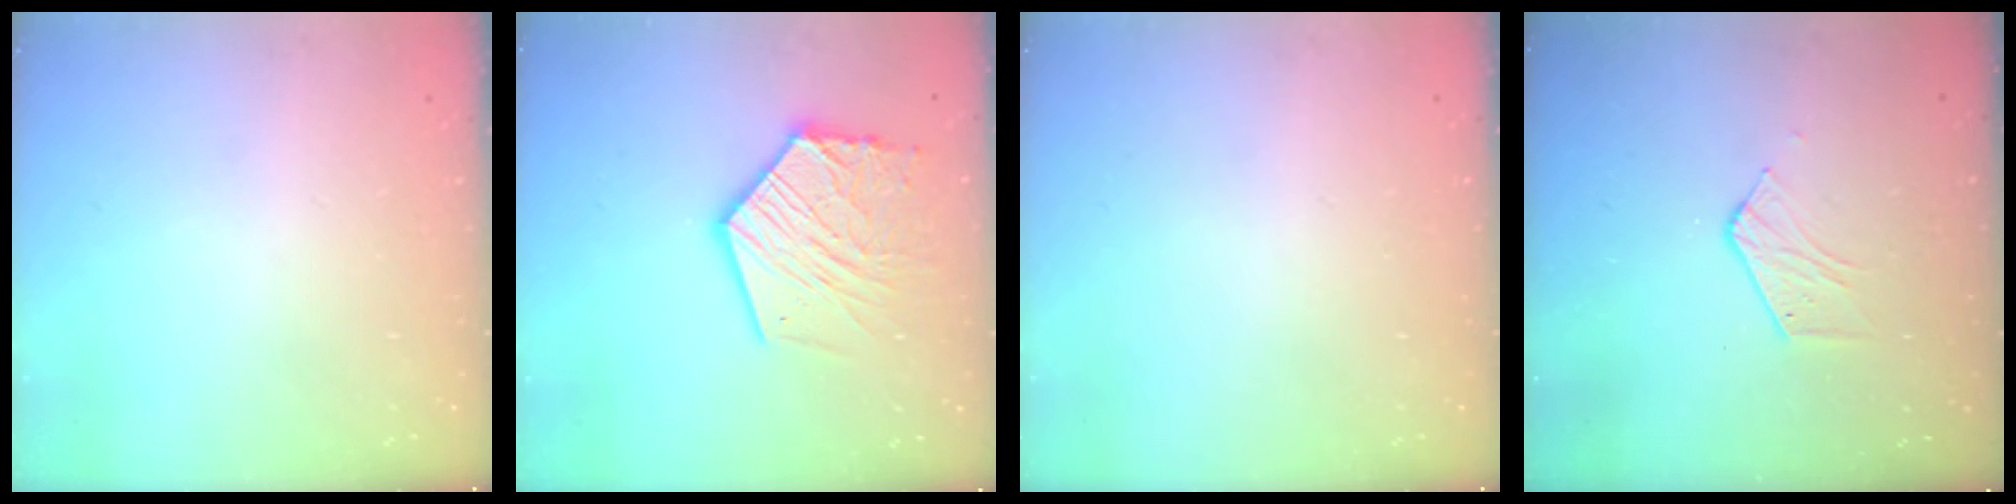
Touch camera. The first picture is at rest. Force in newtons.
{"total": 17.6, "press": 17.5, "slide": 1.7}
{"total": 0.0}
{"total": 4.3, "press": 4.3, "slide": 0.3}